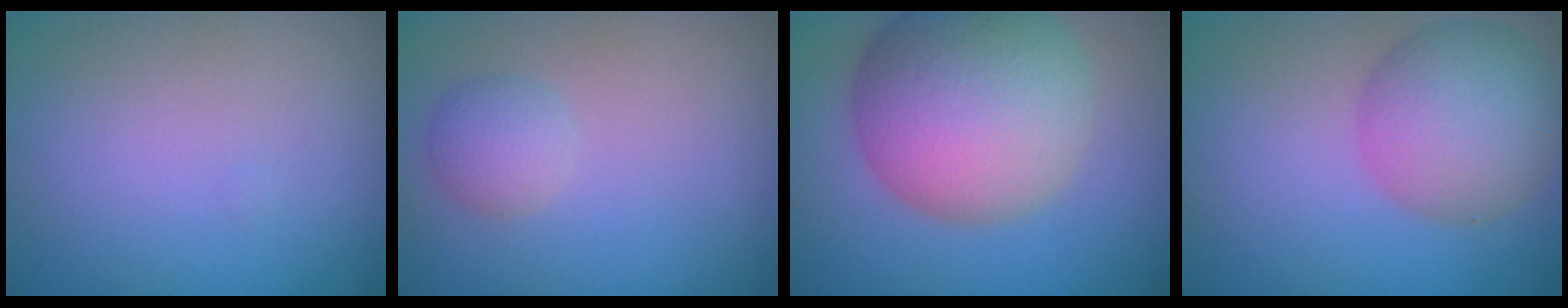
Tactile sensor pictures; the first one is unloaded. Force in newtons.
{"total": 1.8, "press": 1.8, "slide": 0.1}
{"total": 12.6, "press": 12.6, "slide": 0.5}
{"total": 6.9, "press": 6.9, "slide": 0.3}